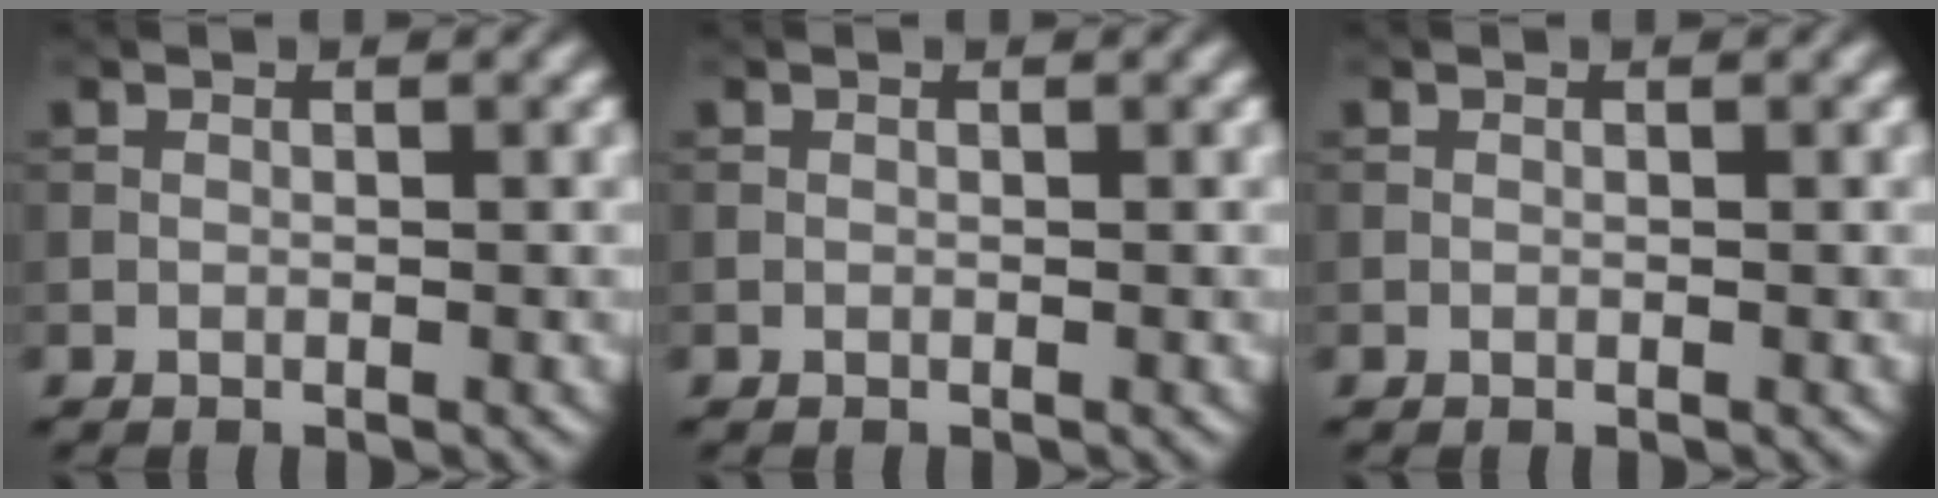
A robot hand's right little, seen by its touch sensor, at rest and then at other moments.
{"total": 0.0}
{"total": 0.0}